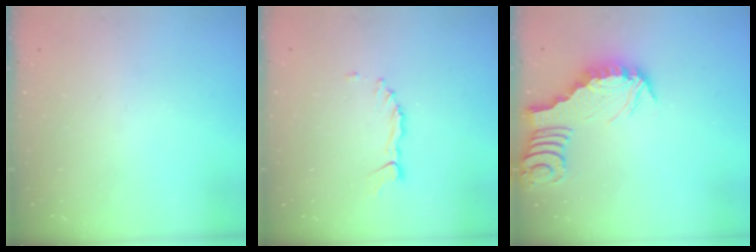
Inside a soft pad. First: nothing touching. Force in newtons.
{"total": 1.4, "press": 1.4, "slide": 0.2}
{"total": 2.7, "press": 2.7, "slide": 0.1}